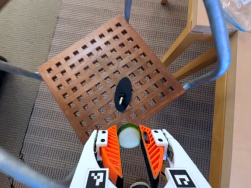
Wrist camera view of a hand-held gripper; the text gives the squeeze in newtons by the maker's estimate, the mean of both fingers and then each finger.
{"total": 10.1, "left": 10.0, "right": 10.2}